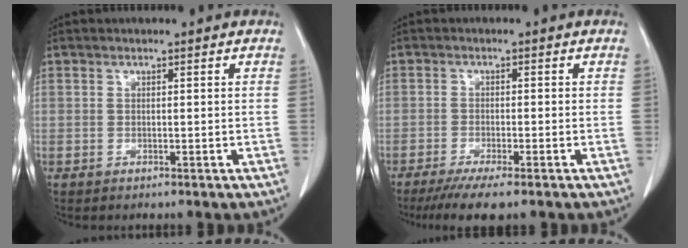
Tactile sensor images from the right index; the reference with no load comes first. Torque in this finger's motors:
{"motor_torque": [0.11, 0.06, 0.04, 0.00]}